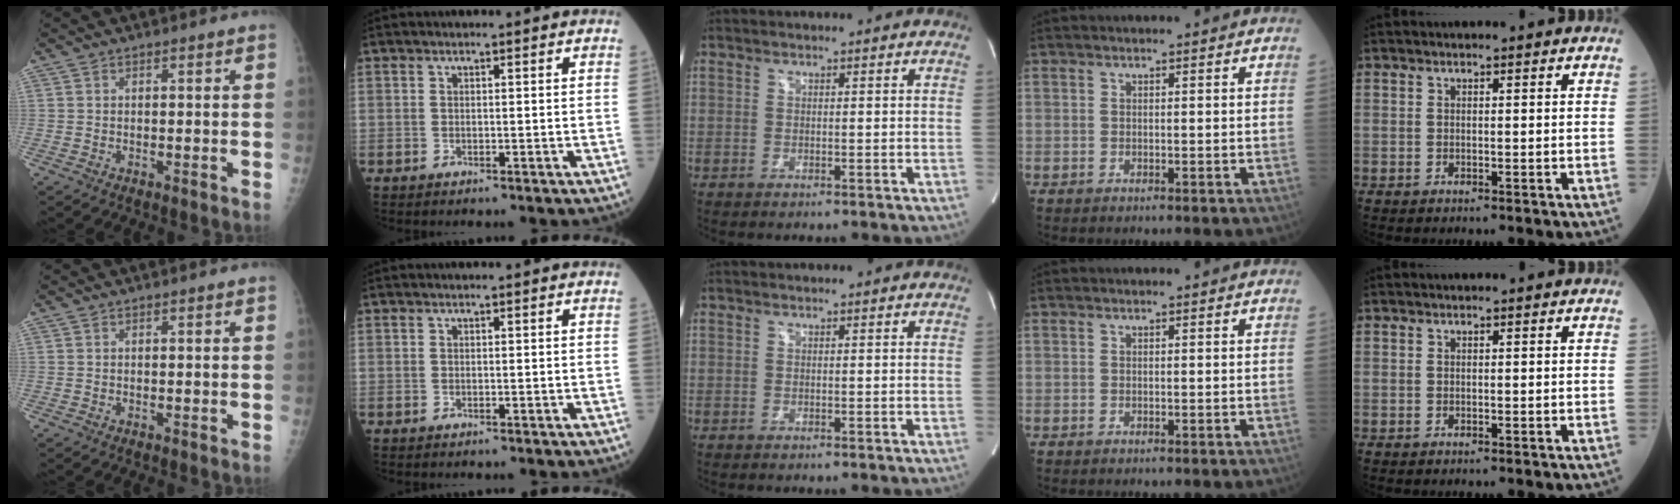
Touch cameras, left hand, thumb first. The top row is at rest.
{}